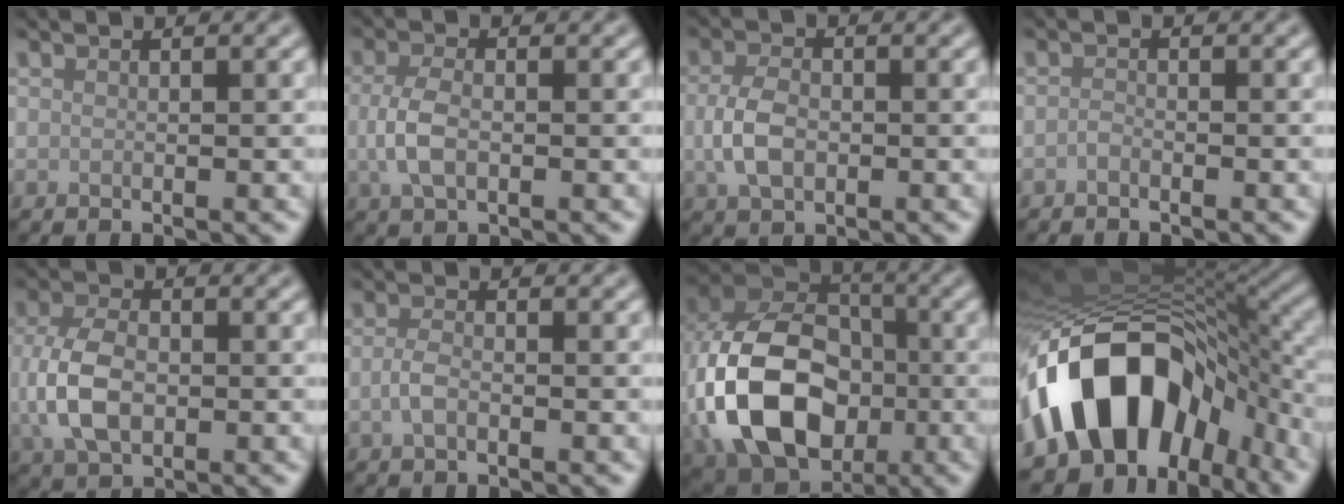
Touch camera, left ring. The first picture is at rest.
{"total": 3.2, "force": [-0.4, 1.7, 2.6], "torque": [-0.062, -0.002, -0.009]}
{"total": 3.4, "force": [-0.4, 2.3, 2.6], "torque": [-0.056, -0.001, -0.010]}
{"total": 0.7, "force": [-0.5, 0.3, 0.4], "torque": [-0.008, -0.001, -0.011]}
{"total": 5.4, "force": [-0.5, 3.5, 4.1], "torque": [-0.093, -0.005, -0.010]}
{"total": 1.7, "force": [-0.6, 0.8, 1.4], "torque": [-0.031, -0.001, -0.015]}
{"total": 15.1, "force": [-3.0, 10.9, 10.0], "torque": [-0.223, -0.012, -0.068]}
{"total": 15.2, "force": [-5.6, 9.8, 10.2], "torque": [-0.167, 0.008, -0.101]}